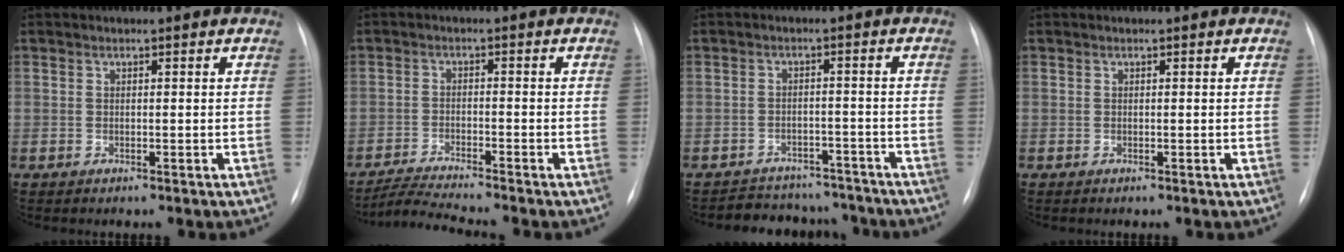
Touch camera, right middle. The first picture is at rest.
{"total": 5.6, "force": [-5.2, -1.4, 1.6], "torque": [-0.035, -0.020, -0.094]}
{"total": 10.1, "force": [-9.2, 3.9, 0.9], "torque": [-0.007, 0.022, -0.116]}
{"total": 0.0}